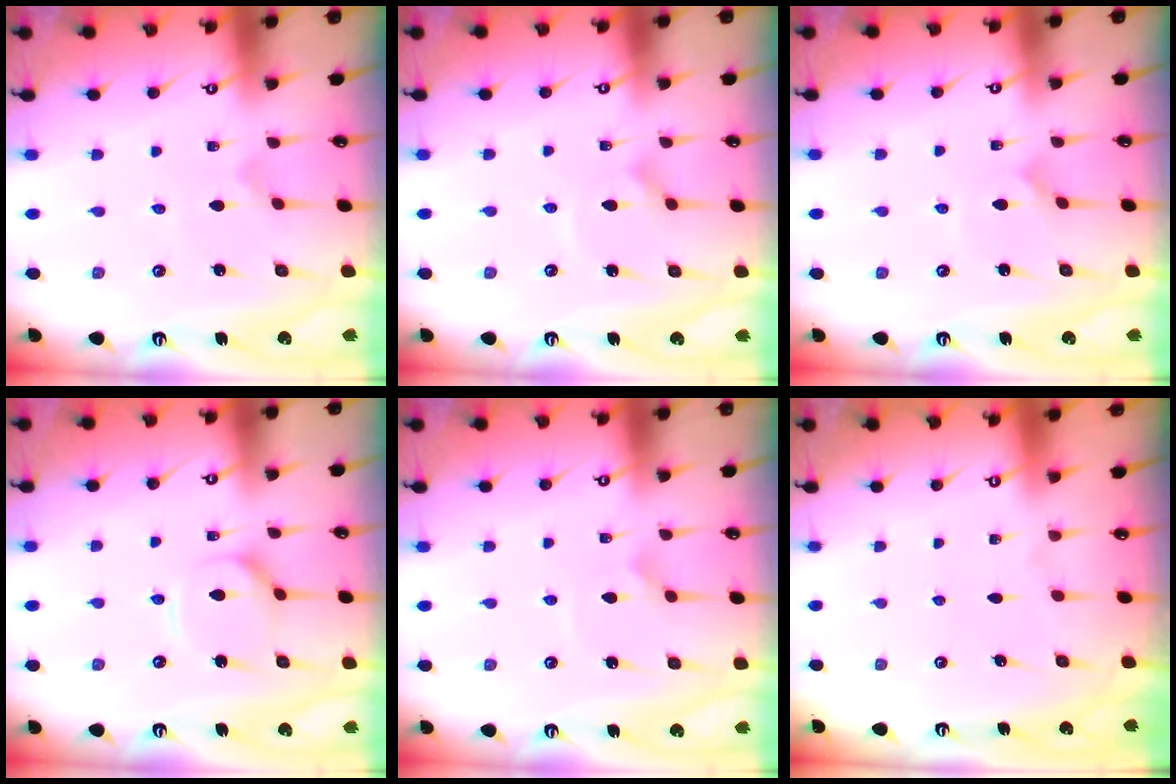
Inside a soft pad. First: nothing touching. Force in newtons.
{"total": 2.2, "press": 2.2, "slide": 0.1}
{"total": 2.2, "press": 2.2, "slide": 0.2}
{"total": 5.6, "press": 5.6, "slide": 0.4}
{"total": 3.0, "press": 3.0, "slide": 0.1}
{"total": 0.0}